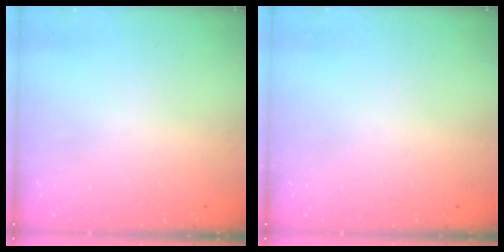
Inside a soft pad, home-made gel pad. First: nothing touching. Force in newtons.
{"total": 0.0}